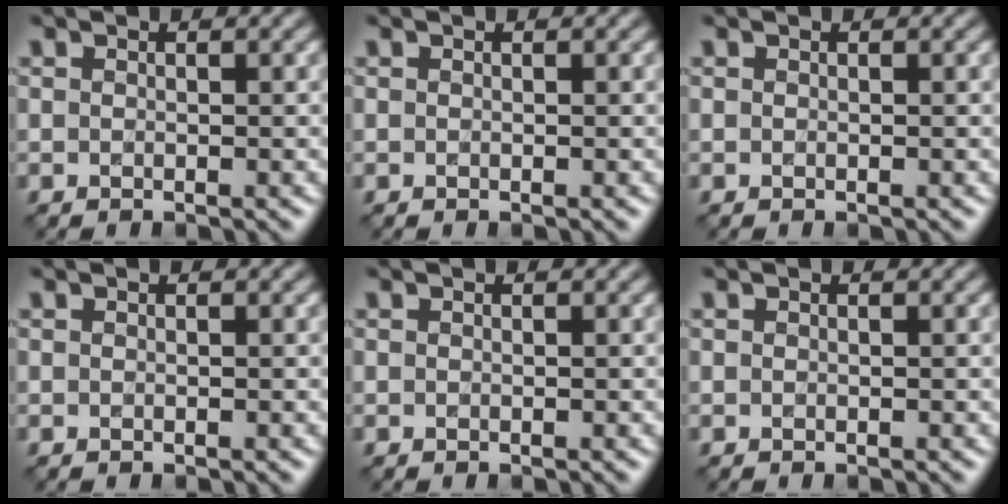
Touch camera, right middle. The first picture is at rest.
{"total": 0.0}
{"total": 0.0}
{"total": 0.0}
{"total": 0.0}
{"total": 0.0}